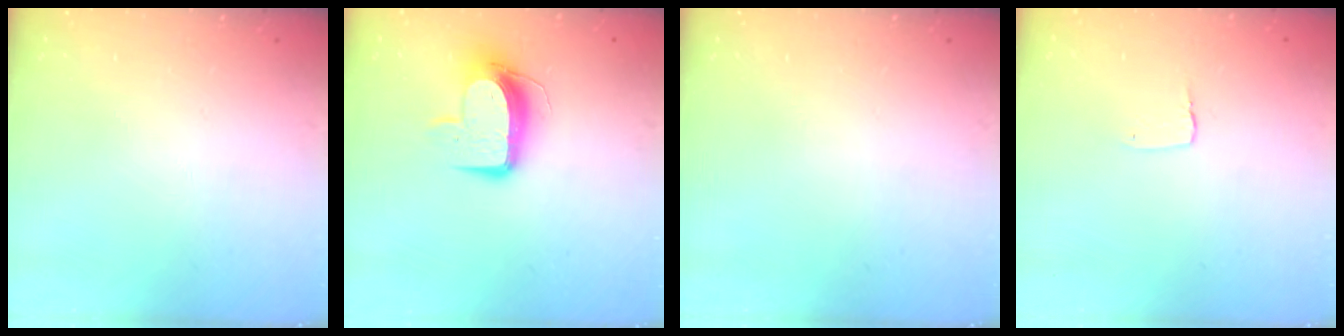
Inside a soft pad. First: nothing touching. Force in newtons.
{"total": 10.8, "press": 10.8, "slide": 1.0}
{"total": 0.0}
{"total": 2.7, "press": 2.7, "slide": 0.2}